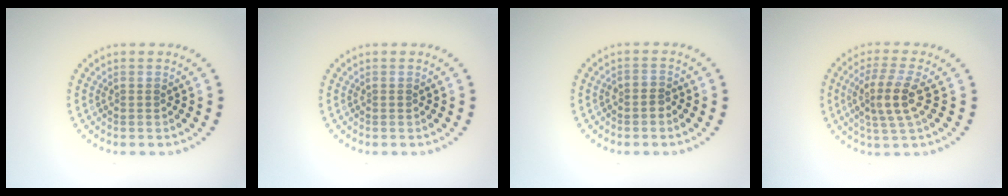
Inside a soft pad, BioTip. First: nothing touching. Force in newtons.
{"total": 0.0}
{"total": 1.0, "press": 0.7, "slide": 0.6}
{"total": 3.8, "press": 3.3, "slide": 1.9}